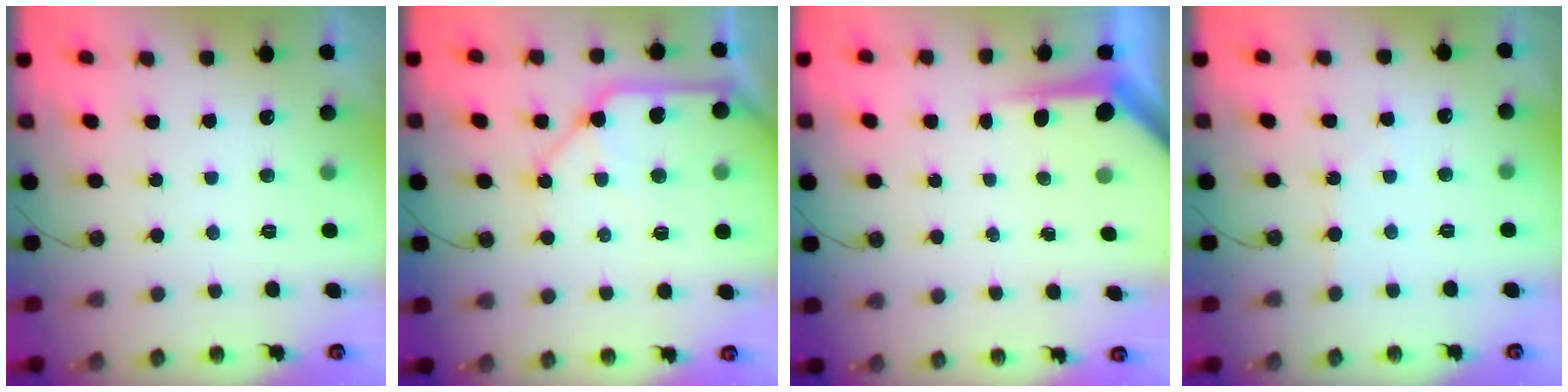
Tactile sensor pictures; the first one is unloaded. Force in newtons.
{"total": 14.9, "press": 14.8, "slide": 1.9}
{"total": 4.5, "press": 4.5, "slide": 0.3}
{"total": 2.6, "press": 2.6, "slide": 0.3}